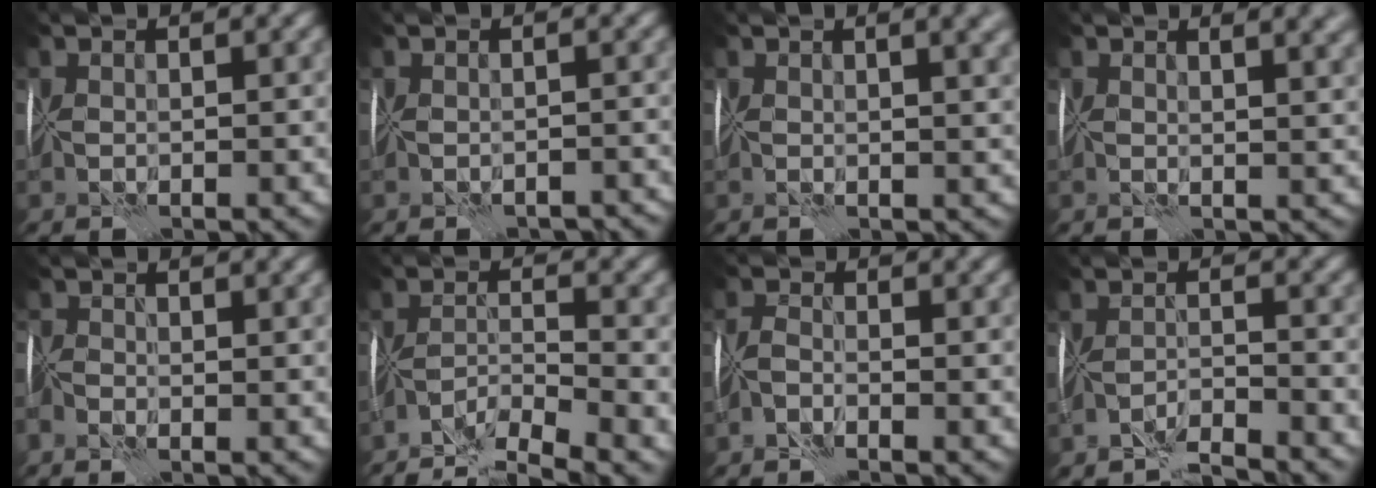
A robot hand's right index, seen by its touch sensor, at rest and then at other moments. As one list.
[{"total": 3.7, "force": [-2.9, 1.8, 1.2], "torque": [-0.005, -0.010, -0.041]}, {"total": 3.8, "force": [1.8, 1.1, 3.2], "torque": [-0.035, 0.000, 0.035]}, {"total": 3.5, "force": [2.3, 0.9, 2.5], "torque": [-0.022, 0.001, 0.037]}, {"total": 2.2, "force": [-1.6, 0.8, 1.2], "torque": [-0.028, -0.004, -0.035]}, {"total": 5.8, "force": [-5.2, -0.7, 2.5], "torque": [-0.027, -0.011, -0.096]}, {"total": 2.1, "force": [-1.7, -1.1, -0.4], "torque": [0.013, 0.001, -0.040]}, {"total": 4.0, "force": [-3.8, -1.2, 0.0], "torque": [0.009, -0.010, -0.069]}]